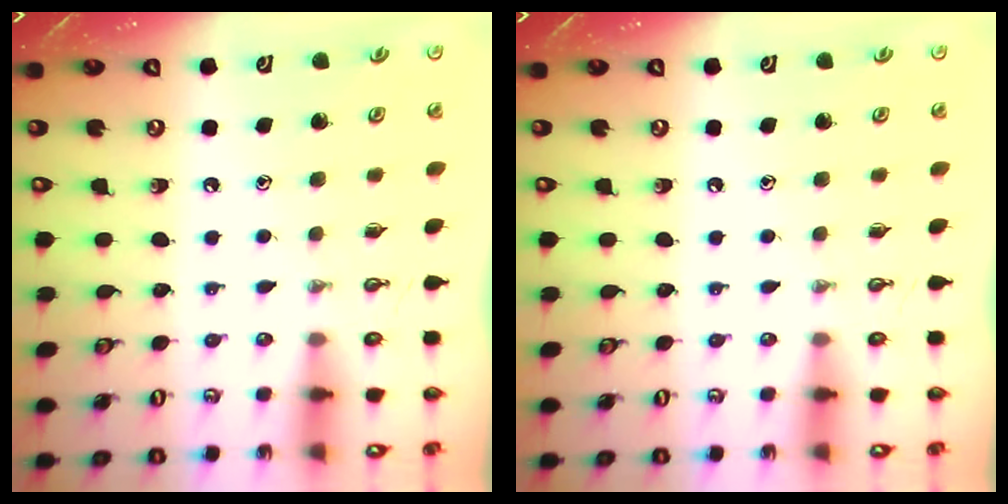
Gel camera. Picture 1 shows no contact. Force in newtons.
{"total": 0.0}